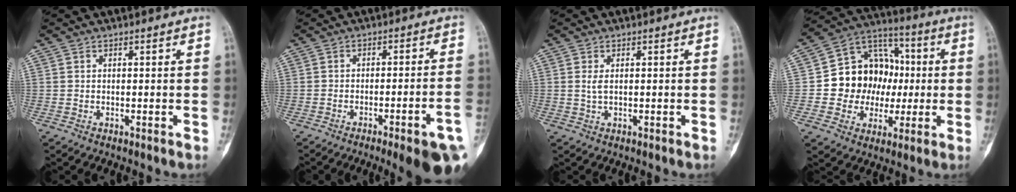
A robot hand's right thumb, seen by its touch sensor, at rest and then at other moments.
{"total": 12.9, "force": [-6.8, 1.7, 10.8], "torque": [-0.101, 0.030, -0.085]}
{"total": 1.4, "force": [0.2, 0.6, 1.3], "torque": [-0.027, -0.001, 0.007]}
{"total": 16.0, "force": [-0.1, 13.4, 8.7], "torque": [-0.083, 0.034, 0.003]}